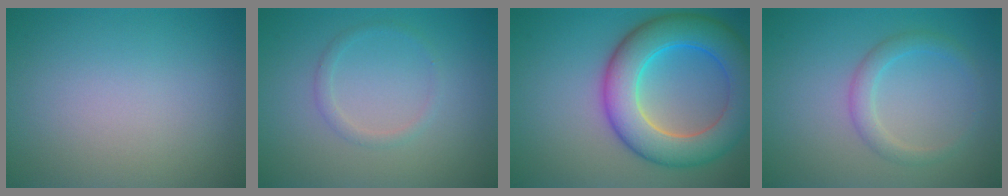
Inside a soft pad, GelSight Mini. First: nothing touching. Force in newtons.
{"total": 1.2, "press": 1.2, "slide": 0.0}
{"total": 9.2, "press": 9.2, "slide": 0.4}
{"total": 2.1, "press": 2.1, "slide": 0.0}